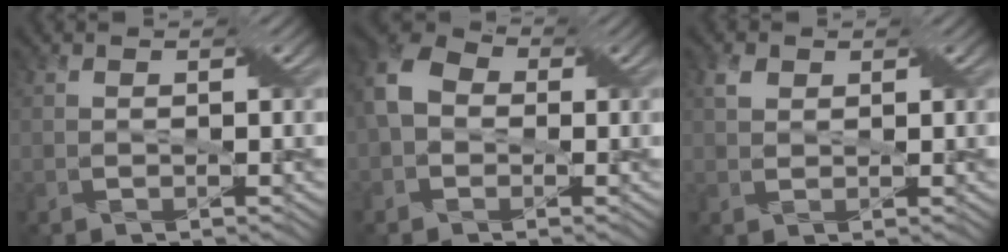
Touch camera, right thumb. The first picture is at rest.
{"total": 6.2, "force": [-0.2, 4.9, 3.8], "torque": [-0.101, 0.013, -0.018]}
{"total": 1.9, "force": [1.0, 1.3, 0.9], "torque": [-0.023, 0.005, 0.020]}